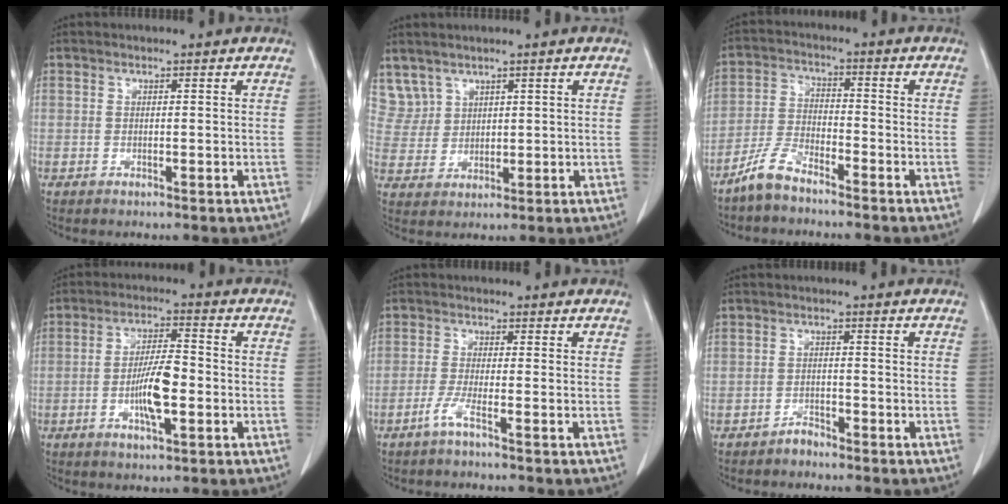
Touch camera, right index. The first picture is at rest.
{"total": 4.7, "force": [3.4, 3.3, -0.1], "torque": [0.002, 0.008, 0.081]}
{"total": 5.7, "force": [-4.8, 1.6, 2.6], "torque": [-0.061, -0.005, -0.099]}
{"total": 7.6, "force": [-1.9, 1.7, 7.2], "torque": [-0.139, 0.002, -0.034]}
{"total": 2.5, "force": [-1.7, -0.5, 1.7], "torque": [-0.039, -0.004, -0.041]}
{"total": 1.7, "force": [-1.5, 0.8, 0.0], "torque": [0.002, 0.004, -0.027]}